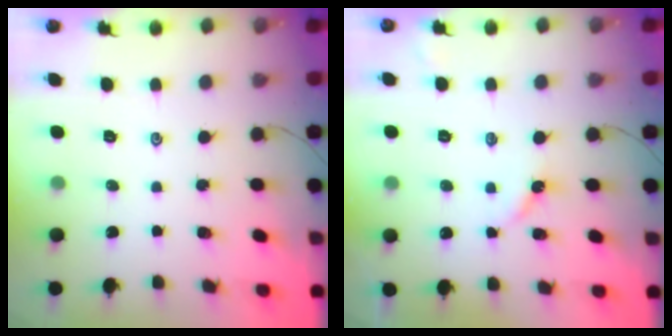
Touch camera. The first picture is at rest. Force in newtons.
{"total": 3.7, "press": 3.7, "slide": 0.4}